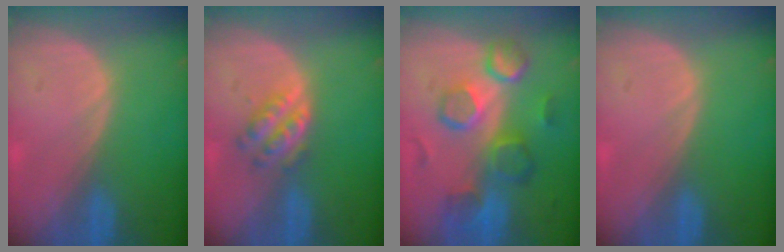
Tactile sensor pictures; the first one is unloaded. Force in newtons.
{"total": 4.3, "press": 4.3, "slide": 0.6}
{"total": 10.4, "press": 9.0, "slide": 5.1}
{"total": 0.0}